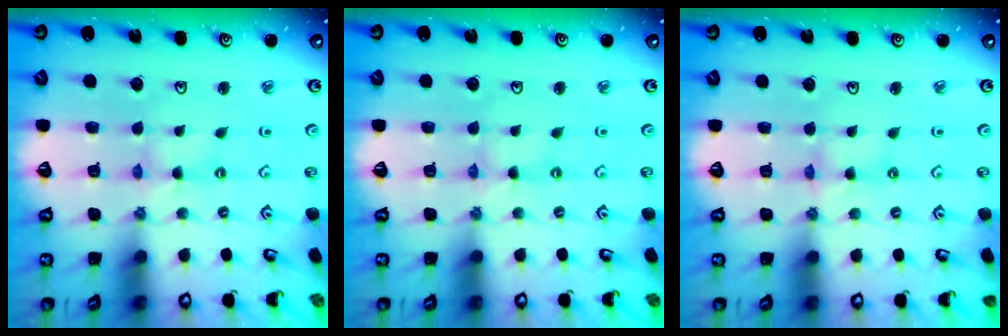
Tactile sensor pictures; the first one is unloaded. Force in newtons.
{"total": 0.0}
{"total": 1.5, "press": 1.4, "slide": 0.3}